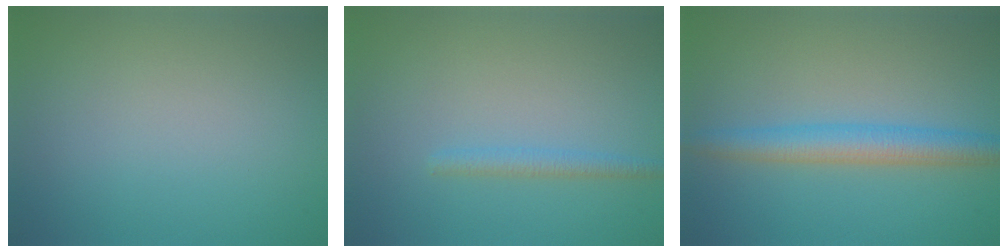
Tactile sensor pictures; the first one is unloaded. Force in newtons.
{"total": 1.6, "press": 1.6, "slide": 0.0}
{"total": 4.2, "press": 4.2, "slide": 0.1}